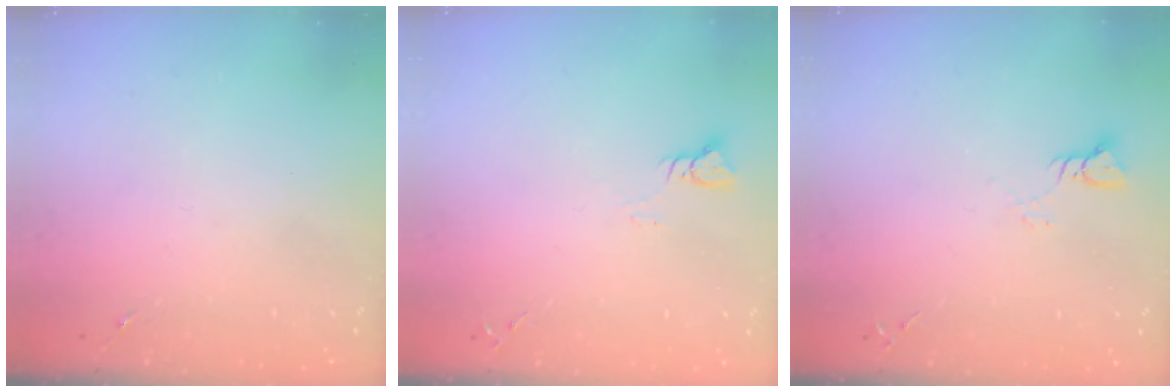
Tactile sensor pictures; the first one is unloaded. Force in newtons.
{"total": 3.5, "press": 3.5, "slide": 0.3}
{"total": 3.8, "press": 3.8, "slide": 0.5}